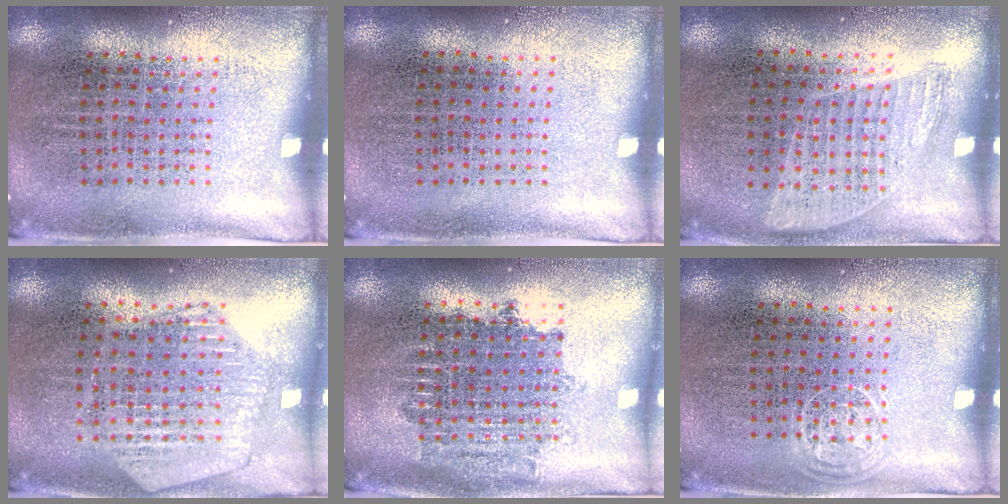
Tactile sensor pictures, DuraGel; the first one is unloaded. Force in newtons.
{"total": 0.0}
{"total": 0.9, "press": 0.8, "slide": 0.4}
{"total": 1.2, "press": 1.2, "slide": 0.1}
{"total": 1.6, "press": 1.3, "slide": 0.9}
{"total": 0.8, "press": 0.6, "slide": 0.5}